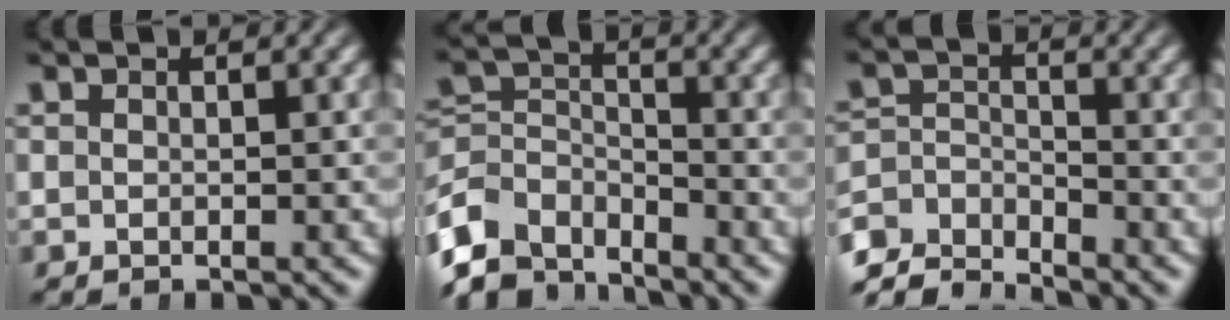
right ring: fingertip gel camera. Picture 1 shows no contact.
{"total": 7.5, "force": [-4.2, 5.2, 3.4], "torque": [-0.085, -0.045, -0.059]}
{"total": 5.4, "force": [-3.9, 3.2, 2.0], "torque": [-0.053, -0.030, -0.060]}